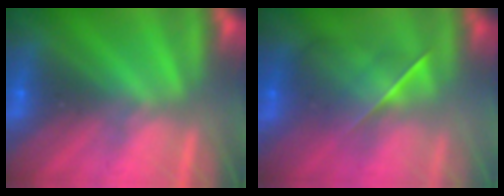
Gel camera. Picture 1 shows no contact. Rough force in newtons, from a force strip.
{"total": 2.4}